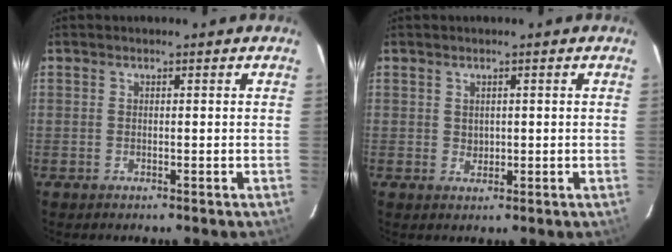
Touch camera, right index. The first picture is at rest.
{"total": 1.4, "force": [0.4, 1.3, 0.4], "torque": [-0.002, 0.001, 0.011]}